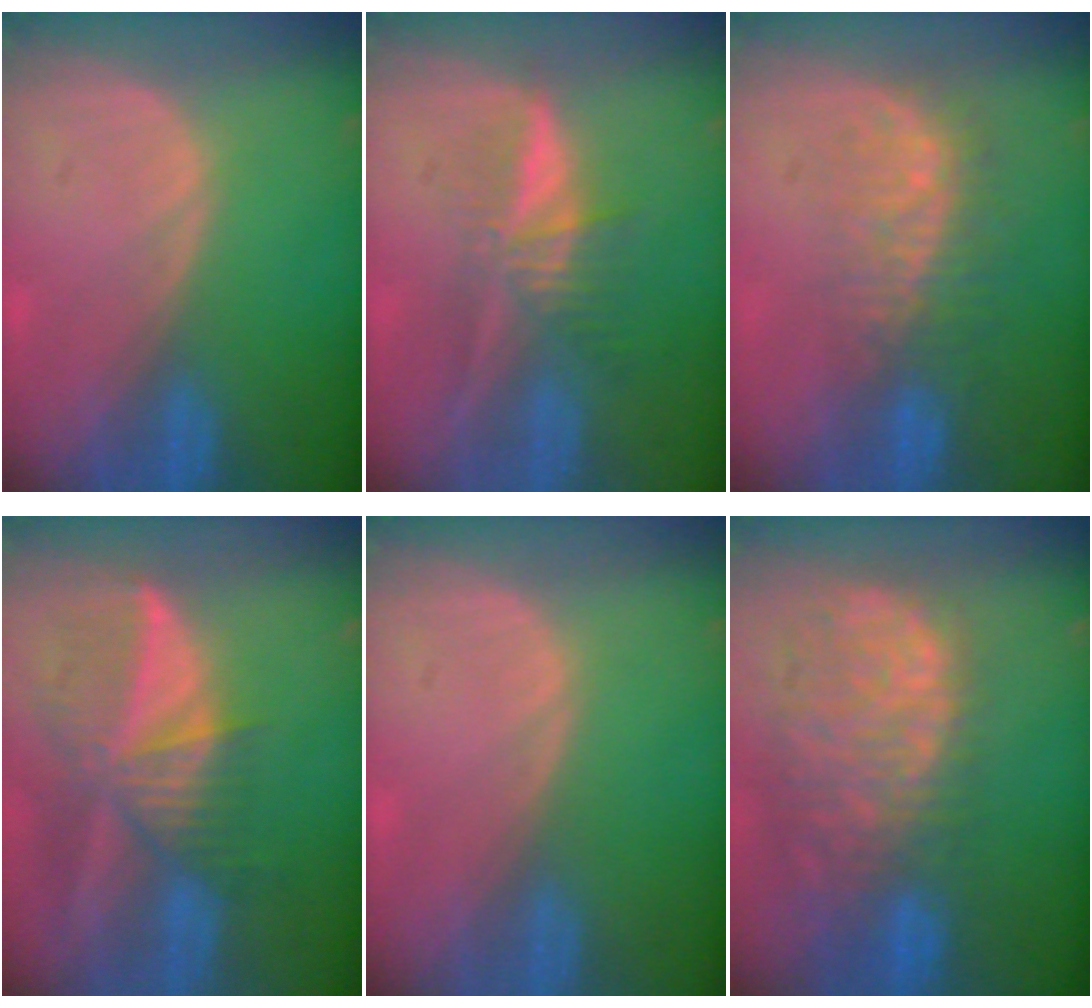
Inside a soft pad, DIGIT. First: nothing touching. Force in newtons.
{"total": 5.8, "press": 5.4, "slide": 2.1}
{"total": 7.6, "press": 7.3, "slide": 2.3}
{"total": 9.5, "press": 8.3, "slide": 4.6}
{"total": 0.0}
{"total": 12.9, "press": 10.6, "slide": 7.2}